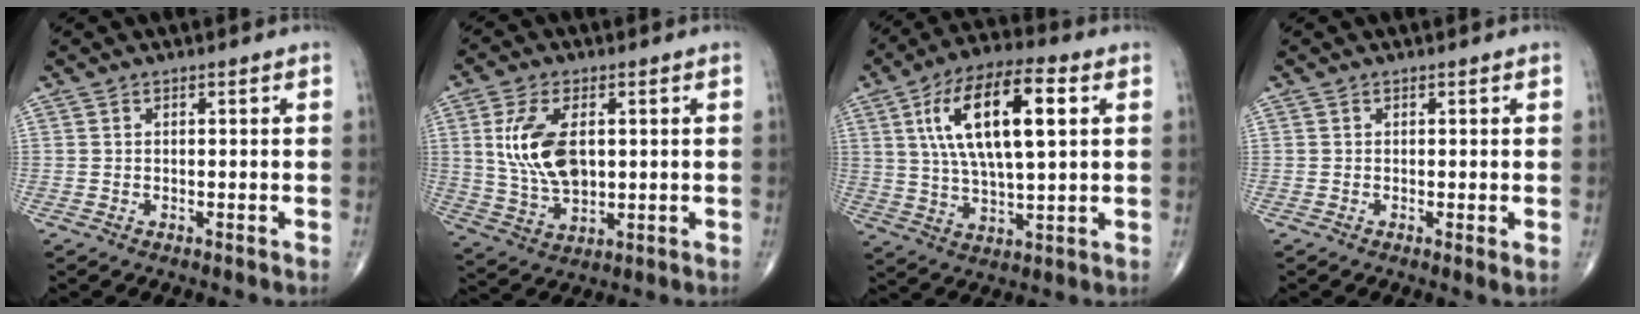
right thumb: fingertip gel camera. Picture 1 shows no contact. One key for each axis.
{"total": 12.0, "fx": 2.0, "fy": 6.7, "fz": 9.8, "tx": -0.189, "ty": -0.008, "tz": 0.045}
{"total": 18.1, "fx": 5.1, "fy": 6.7, "fz": 16.0, "tx": -0.284, "ty": 0.006, "tz": 0.085}
{"total": 1.1, "fx": 0.0, "fy": 0.2, "fz": 1.0, "tx": -0.018, "ty": -0.006, "tz": -0.002}